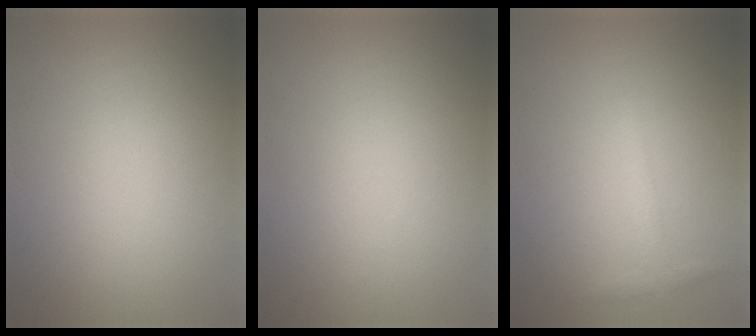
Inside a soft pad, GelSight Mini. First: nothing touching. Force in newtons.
{"total": 0.0}
{"total": 1.5, "press": 1.5, "slide": 0.0}